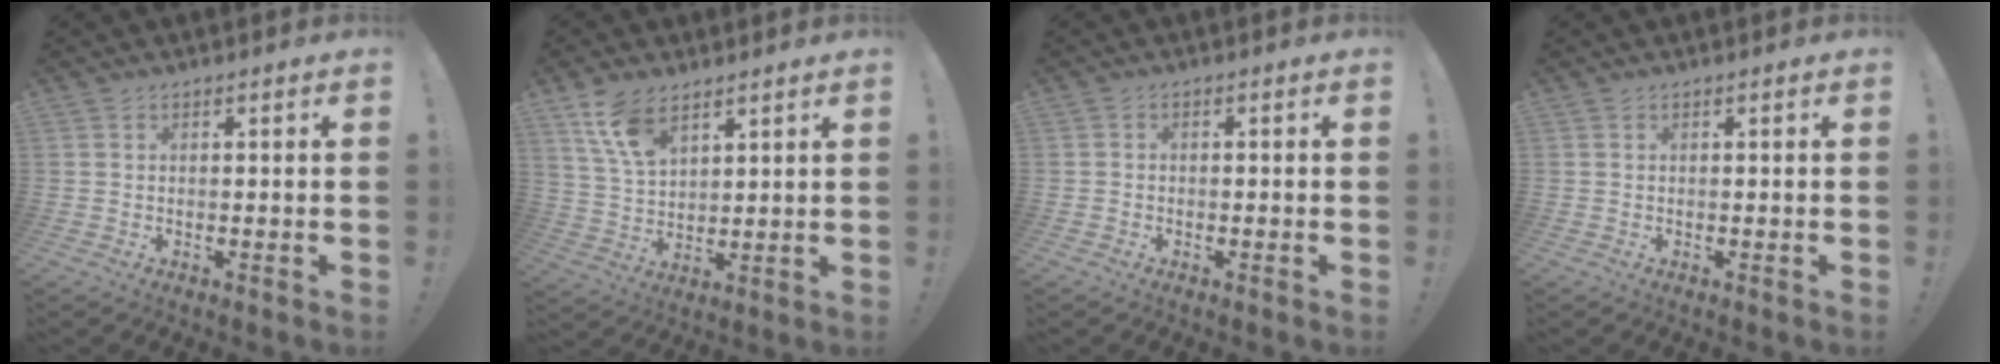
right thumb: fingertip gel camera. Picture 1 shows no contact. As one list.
[{"total": 9.8, "force": [6.6, 4.8, 5.5], "torque": [-0.101, -0.030, 0.127]}, {"total": 1.3, "force": [-1.1, 0.6, 0.4], "torque": [-0.005, 0.004, -0.019]}, {"total": 0.0}]